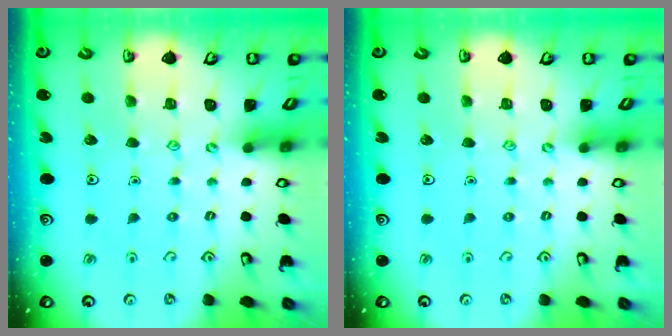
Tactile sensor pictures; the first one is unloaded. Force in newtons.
{"total": 0.0}